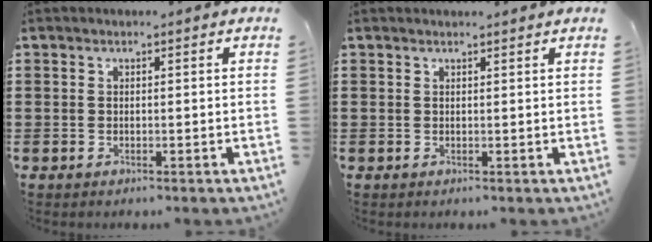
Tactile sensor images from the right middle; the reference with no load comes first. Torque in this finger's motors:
{"motor_torque": [0.00, 0.00, 0.00, -0.01]}